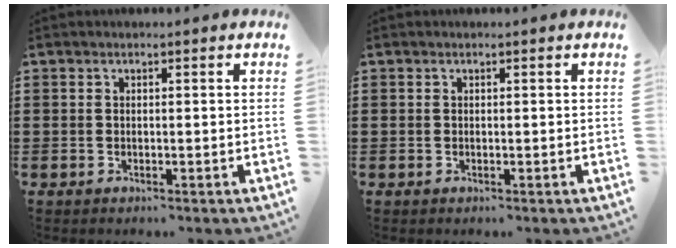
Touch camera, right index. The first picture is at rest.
{"total": 0.0}